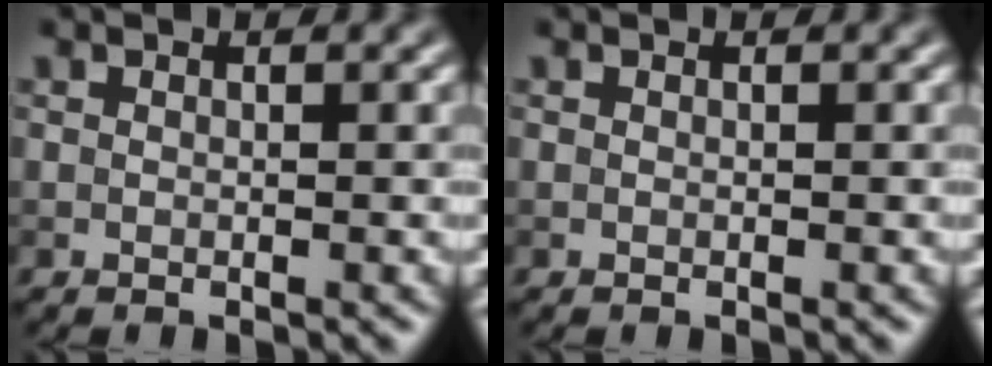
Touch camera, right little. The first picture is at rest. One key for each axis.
{"total": 0.0}